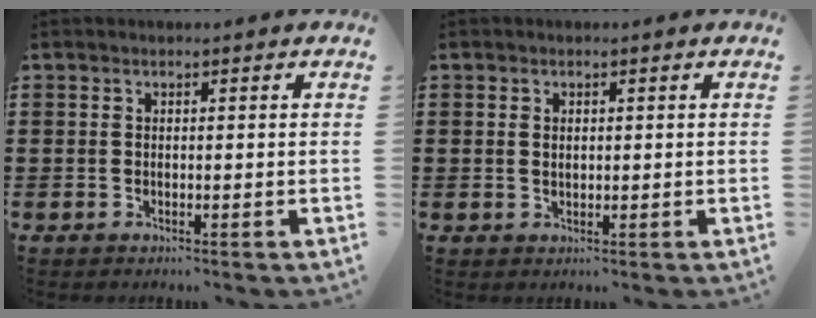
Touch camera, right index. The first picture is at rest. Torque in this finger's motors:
{"motor_torque": [-0.15, 0.71, -0.04, -0.01]}